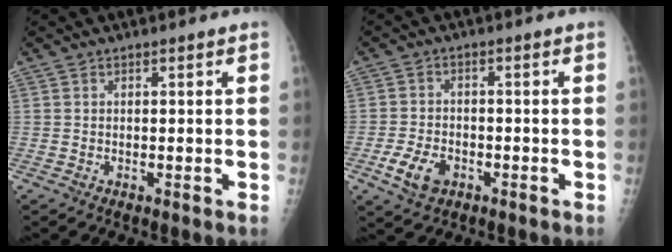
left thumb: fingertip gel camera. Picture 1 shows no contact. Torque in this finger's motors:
{"motor_torque": [-0.28, 0.43, 0.14, -0.07, 0.05]}